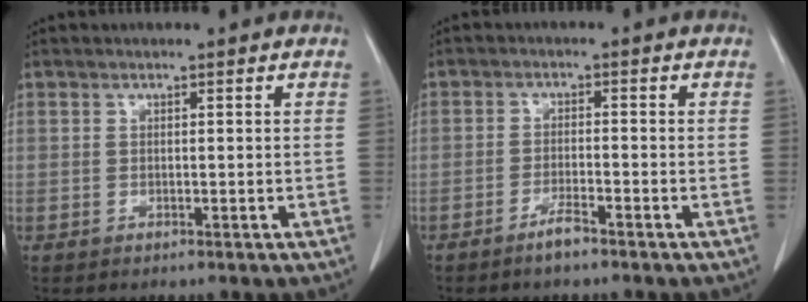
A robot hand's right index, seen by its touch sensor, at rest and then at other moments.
{"total": 2.8, "force": [-2.2, 0.2, 1.7], "torque": [-0.034, -0.001, -0.041]}